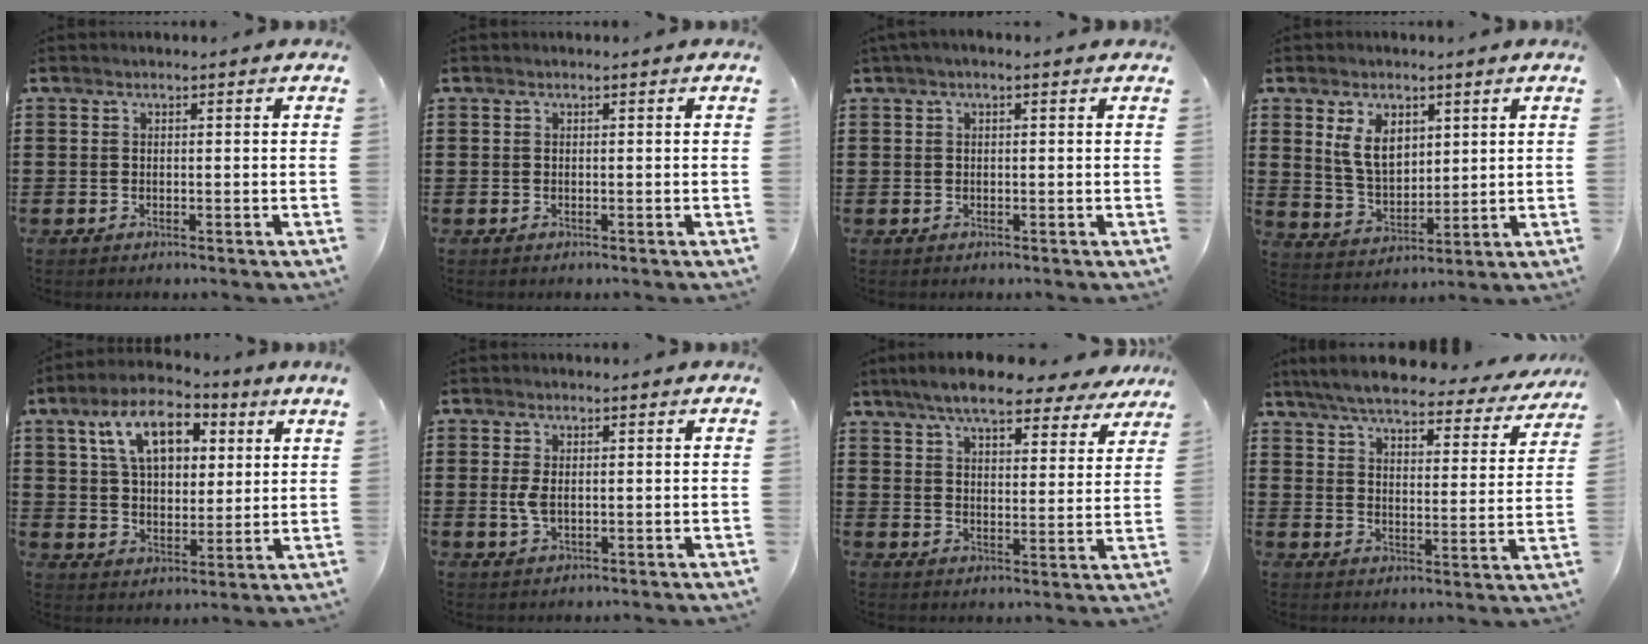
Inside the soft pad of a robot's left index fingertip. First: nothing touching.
{"total": 0.0}
{"total": 0.9, "force": [0.1, 0.0, 0.9], "torque": [-0.016, 0.000, 0.003]}
{"total": 6.6, "force": [3.0, 4.0, 4.2], "torque": [-0.089, 0.006, 0.056]}
{"total": 10.3, "force": [5.7, 4.9, 7.0], "torque": [-0.135, 0.000, 0.098]}
{"total": 2.8, "force": [0.1, 1.3, 2.5], "torque": [-0.064, -0.003, -0.003]}
{"total": 8.1, "force": [7.1, 1.2, 3.7], "torque": [-0.089, -0.024, 0.126]}
{"total": 6.1, "force": [5.6, 0.6, 2.5], "torque": [-0.074, -0.032, 0.094]}